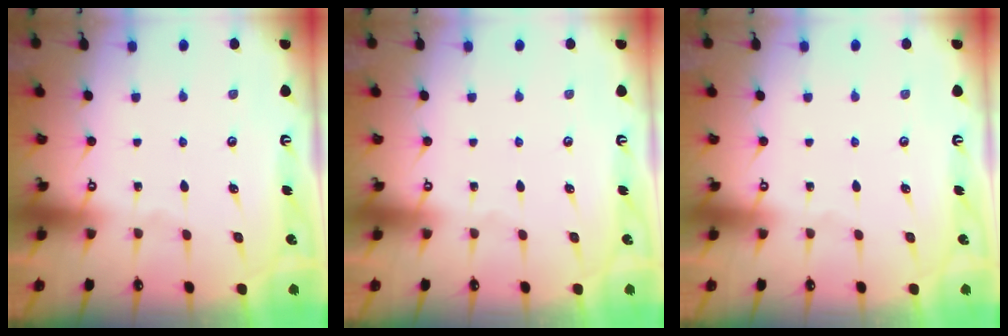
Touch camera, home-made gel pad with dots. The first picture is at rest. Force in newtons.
{"total": 0.0}
{"total": 0.0}